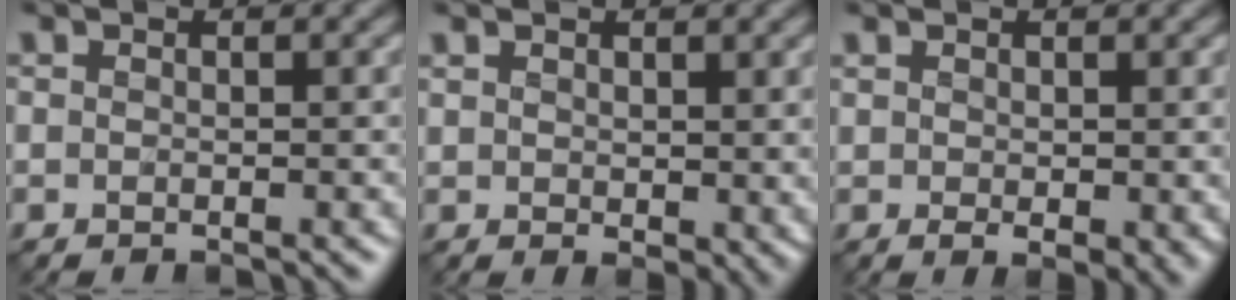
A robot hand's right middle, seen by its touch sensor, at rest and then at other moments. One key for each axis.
{"total": 2.3, "fx": 1.3, "fy": 1.1, "fz": 1.6, "tx": -0.028, "ty": -0.004, "tz": 0.030}
{"total": 2.1, "fx": 0.4, "fy": 0.8, "fz": 1.9, "tx": -0.032, "ty": -0.003, "tz": 0.014}